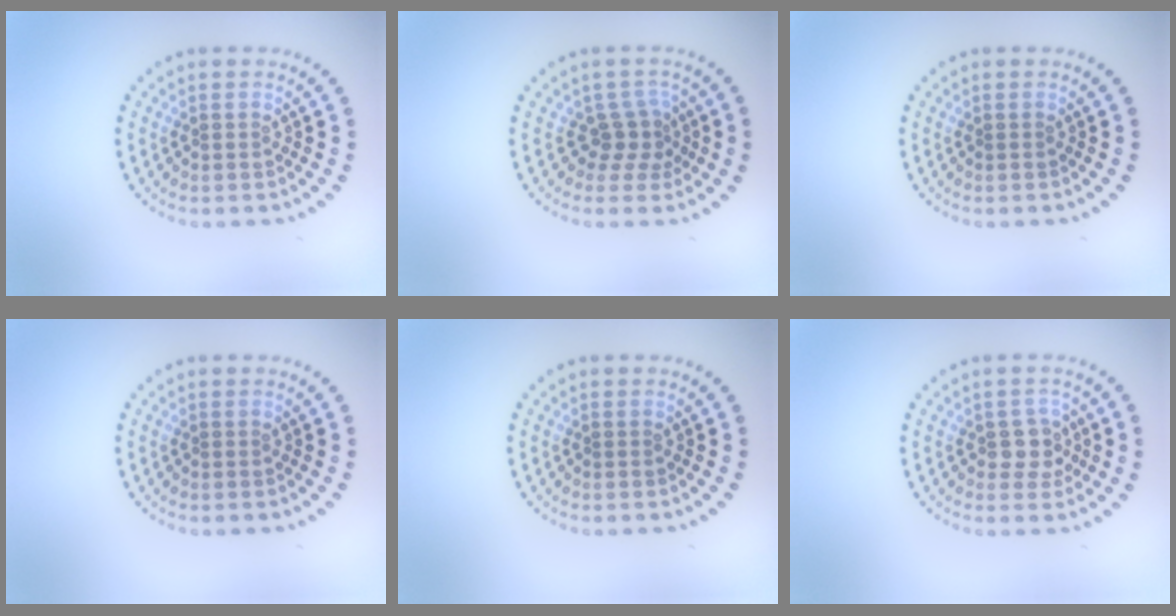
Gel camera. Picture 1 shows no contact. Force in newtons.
{"total": 2.3, "press": 1.6, "slide": 1.6}
{"total": 0.0}
{"total": 0.0}
{"total": 0.0}
{"total": 2.2, "press": 2.0, "slide": 0.8}